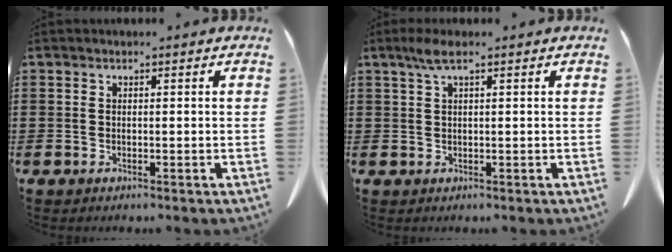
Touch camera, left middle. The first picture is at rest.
{"total": 2.5, "force": [1.1, 0.4, 2.2], "torque": [-0.046, 0.002, 0.019]}